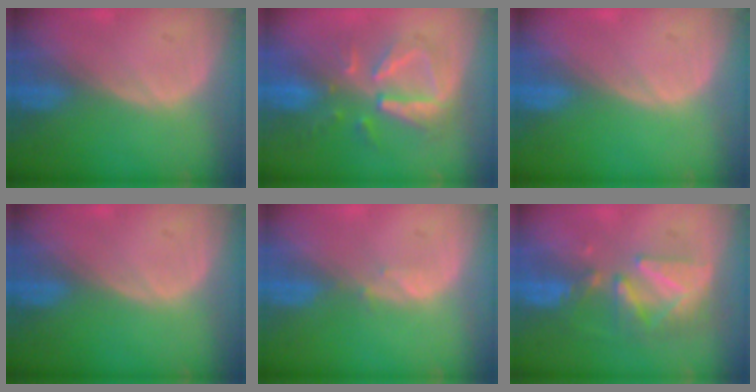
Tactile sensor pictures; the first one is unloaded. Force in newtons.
{"total": 7.9, "press": 7.9, "slide": 0.4}
{"total": 0.0}
{"total": 0.0}
{"total": 0.8, "press": 0.8, "slide": 0.3}
{"total": 8.4, "press": 7.7, "slide": 3.5}